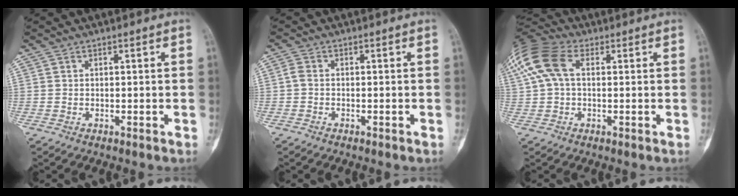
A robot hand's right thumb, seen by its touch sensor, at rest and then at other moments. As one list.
[{"total": 1.5, "force": [-0.6, 0.9, 1.0], "torque": [-0.021, 0.004, -0.017]}, {"total": 12.9, "force": [3.1, 8.0, 9.6], "torque": [-0.222, 0.036, 0.052]}]